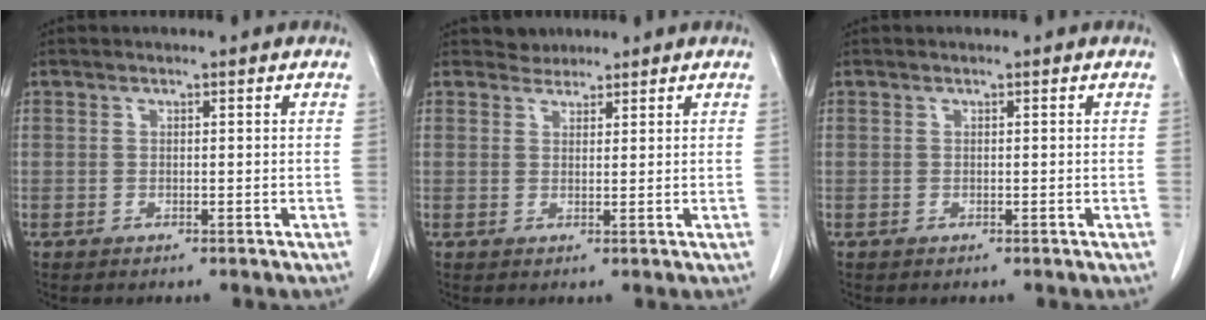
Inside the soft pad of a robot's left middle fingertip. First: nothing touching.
{"total": 1.8, "force": [1.7, 0.7, -0.4], "torque": [0.004, 0.003, 0.027]}
{"total": 0.0}